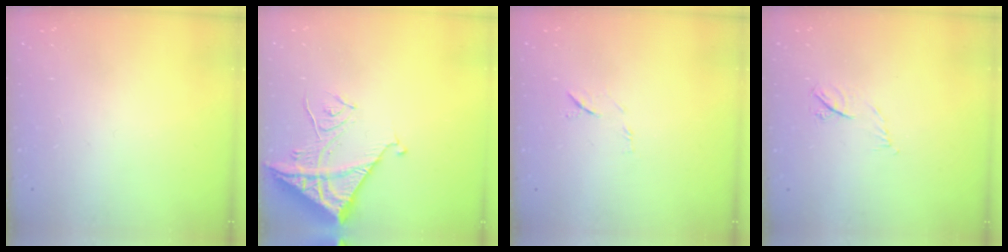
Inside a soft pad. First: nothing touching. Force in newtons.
{"total": 13.7, "press": 13.6, "slide": 1.1}
{"total": 6.8, "press": 6.7, "slide": 0.8}
{"total": 5.2, "press": 5.1, "slide": 0.8}